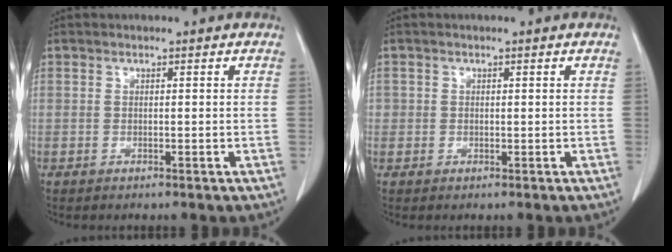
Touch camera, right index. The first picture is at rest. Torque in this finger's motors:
{"motor_torque": [0.09, -0.05, 0.01, 0.00]}